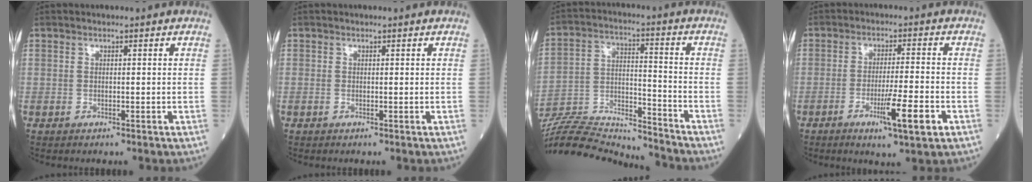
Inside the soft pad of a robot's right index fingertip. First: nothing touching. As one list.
[{"total": 0.0}, {"total": 18.8, "force": [-18.3, 0.6, 4.2], "torque": [-0.091, 0.012, -0.303]}, {"total": 7.4, "force": [-3.2, 0.1, 6.7], "torque": [-0.112, -0.011, -0.048]}]